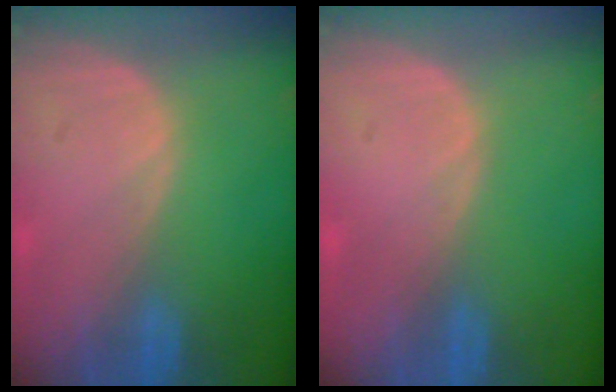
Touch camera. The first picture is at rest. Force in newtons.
{"total": 0.0}